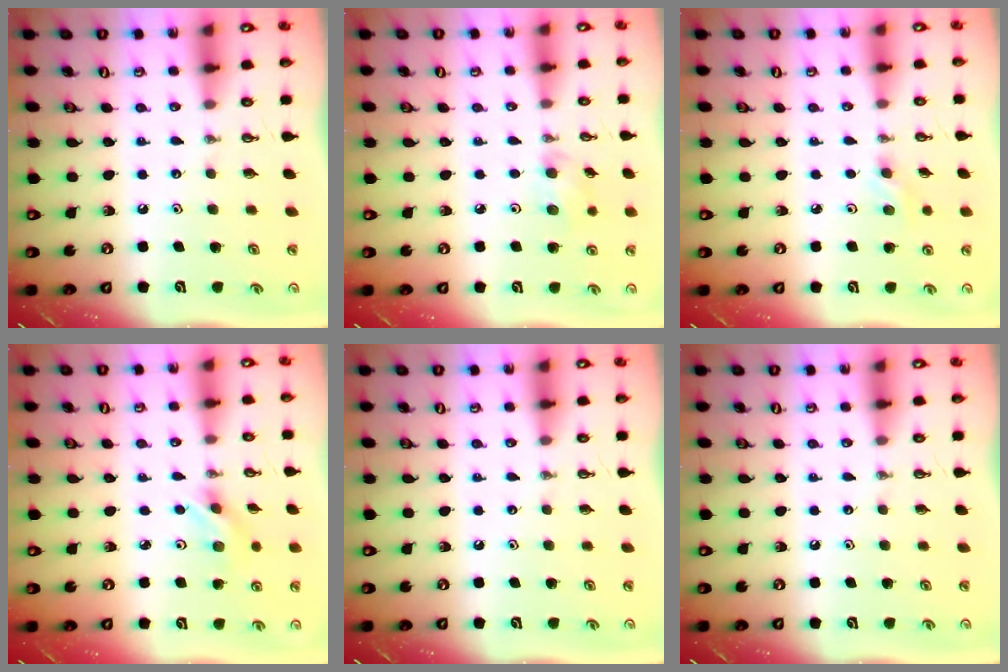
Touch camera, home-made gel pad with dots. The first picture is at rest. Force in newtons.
{"total": 6.9, "press": 5.4, "slide": 4.3}
{"total": 3.4, "press": 3.3, "slide": 0.8}
{"total": 3.0, "press": 3.0, "slide": 0.4}
{"total": 0.0}
{"total": 0.0}